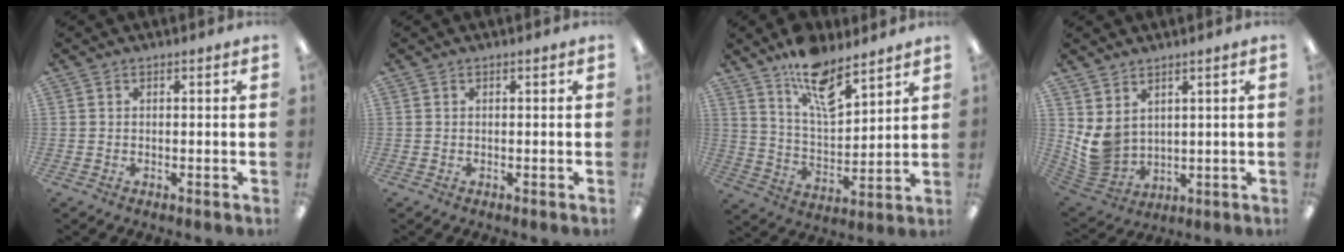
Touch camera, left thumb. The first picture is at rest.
{"total": 0.0}
{"total": 13.7, "force": [9.8, 5.1, 8.0], "torque": [-0.132, -0.053, 0.172]}
{"total": 7.2, "force": [3.1, 5.5, 3.5], "torque": [-0.095, -0.025, 0.062]}